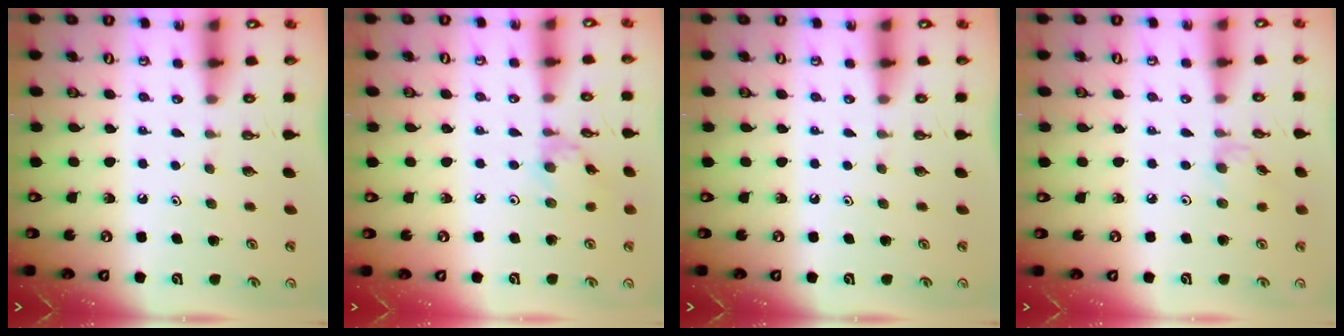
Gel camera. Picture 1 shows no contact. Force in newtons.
{"total": 2.1, "press": 2.1, "slide": 0.2}
{"total": 0.0}
{"total": 2.3, "press": 2.3, "slide": 0.3}